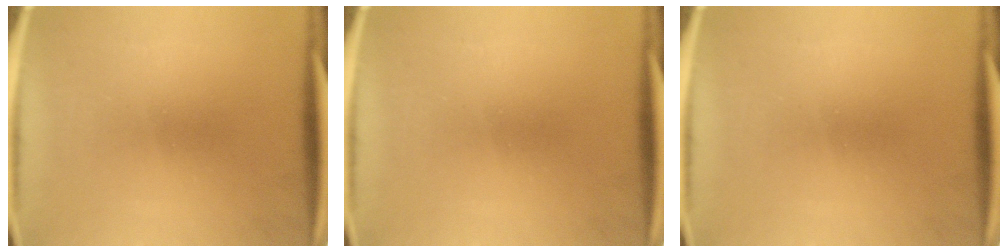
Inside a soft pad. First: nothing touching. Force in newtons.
{"total": 0.0}
{"total": 0.0}